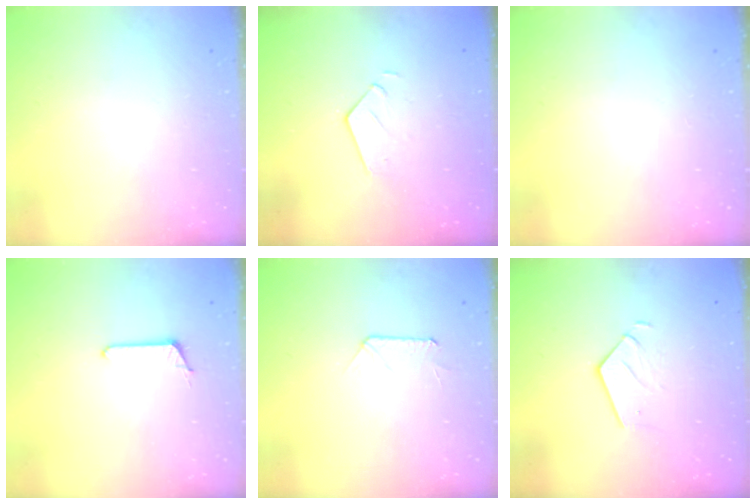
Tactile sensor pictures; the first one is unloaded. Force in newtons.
{"total": 2.6, "press": 2.6, "slide": 0.2}
{"total": 0.0}
{"total": 5.6, "press": 5.5, "slide": 0.7}
{"total": 5.2, "press": 5.1, "slide": 0.4}
{"total": 3.0, "press": 3.0, "slide": 0.2}